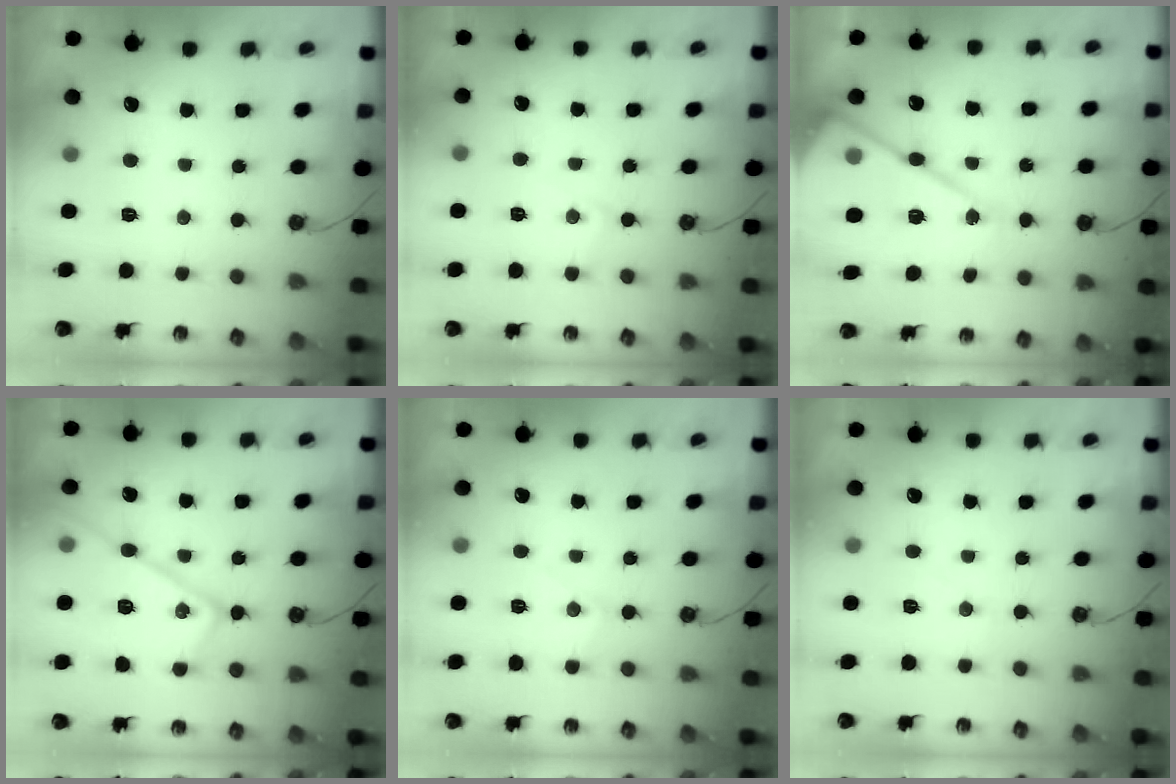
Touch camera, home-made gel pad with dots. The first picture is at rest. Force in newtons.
{"total": 4.6, "press": 4.5, "slide": 0.7}
{"total": 19.0, "press": 18.9, "slide": 1.7}
{"total": 18.7, "press": 18.6, "slide": 1.6}
{"total": 6.2, "press": 6.2, "slide": 0.5}
{"total": 5.5, "press": 5.5, "slide": 0.8}